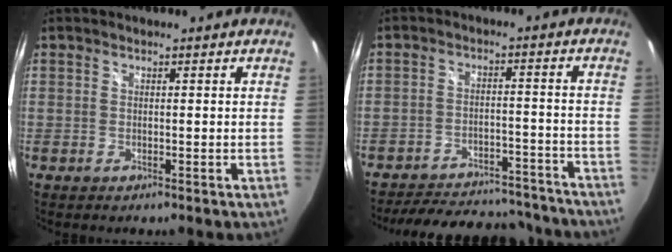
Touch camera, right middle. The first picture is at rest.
{"total": 22.9, "force": [-20.1, 7.2, 8.2], "torque": [-0.164, 0.023, -0.246]}